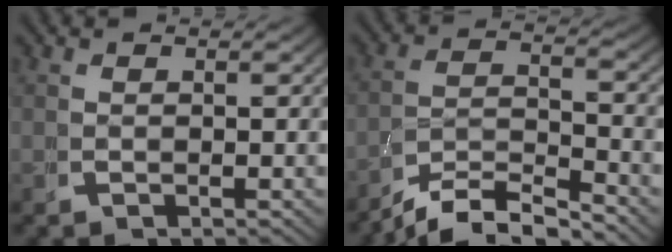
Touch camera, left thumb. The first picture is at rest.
{"total": 6.9, "force": [-4.4, 3.7, 3.7], "torque": [-0.062, -0.022, -0.074]}